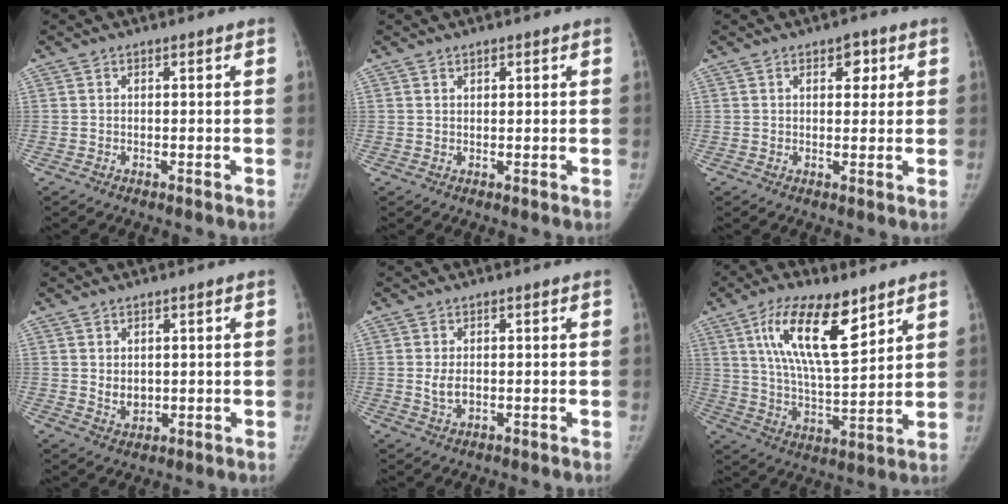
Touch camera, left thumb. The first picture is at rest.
{"total": 1.0, "force": [0.7, 0.5, 0.5], "torque": [-0.003, -0.004, 0.010]}
{"total": 3.8, "force": [1.6, 2.3, 2.5], "torque": [-0.010, -0.004, 0.019]}
{"total": 3.2, "force": [0.7, 2.4, 2.0], "torque": [-0.025, -0.012, 0.022]}
{"total": 2.9, "force": [0.1, 1.8, 2.2], "torque": [-0.041, -0.006, 0.007]}
{"total": 16.8, "force": [8.8, 6.1, 13.0], "torque": [-0.204, -0.042, 0.163]}